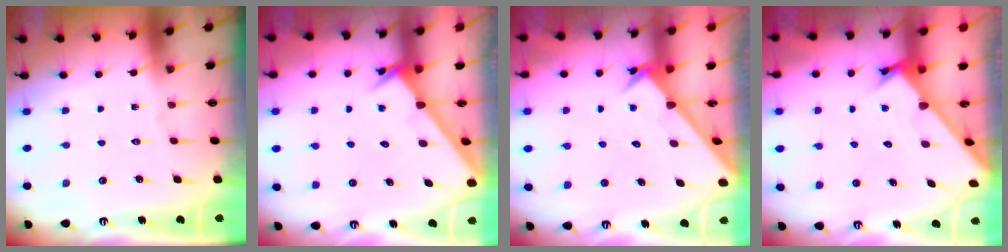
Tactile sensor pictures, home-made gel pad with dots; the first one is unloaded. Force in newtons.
{"total": 1.8, "press": 1.8, "slide": 0.2}
{"total": 2.6, "press": 2.6, "slide": 0.2}
{"total": 2.2, "press": 2.2, "slide": 0.2}